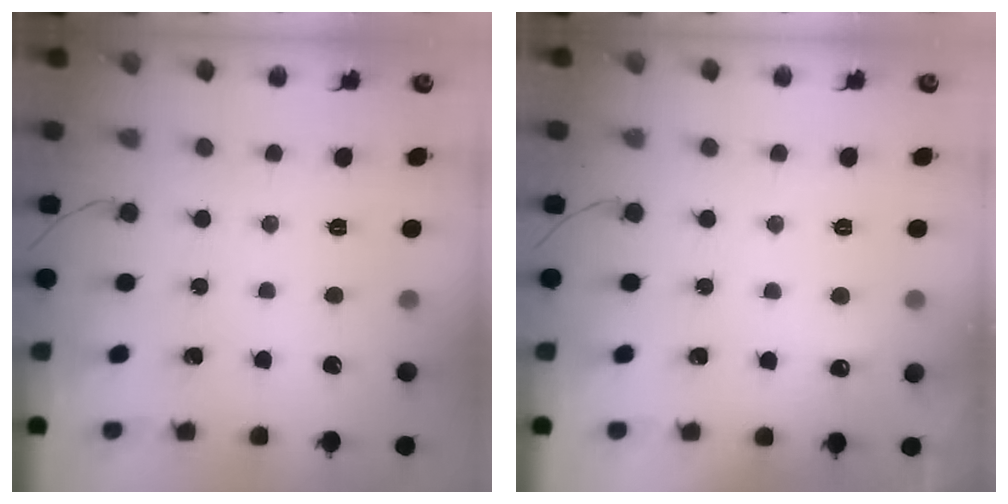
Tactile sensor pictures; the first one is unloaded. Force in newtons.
{"total": 4.2, "press": 4.0, "slide": 1.2}